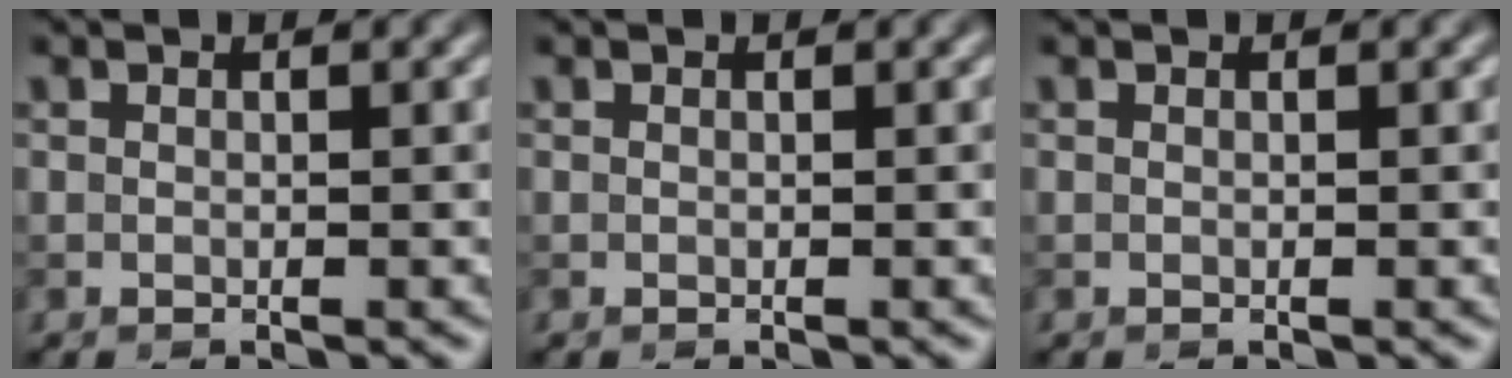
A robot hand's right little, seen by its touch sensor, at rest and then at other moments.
{"total": 0.0}
{"total": 0.0}